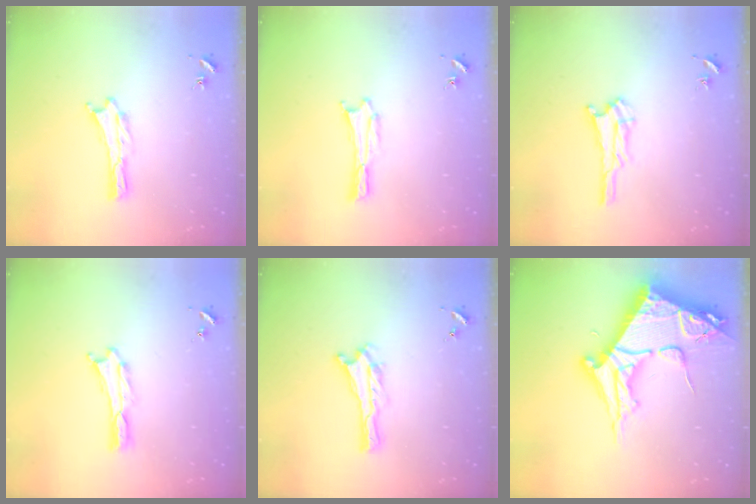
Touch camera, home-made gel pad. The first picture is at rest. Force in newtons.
{"total": 0.7, "press": 0.7, "slide": 0.1}
{"total": 2.3, "press": 2.2, "slide": 0.2}
{"total": 0.0}
{"total": 0.0}
{"total": 14.3, "press": 14.2, "slide": 1.4}